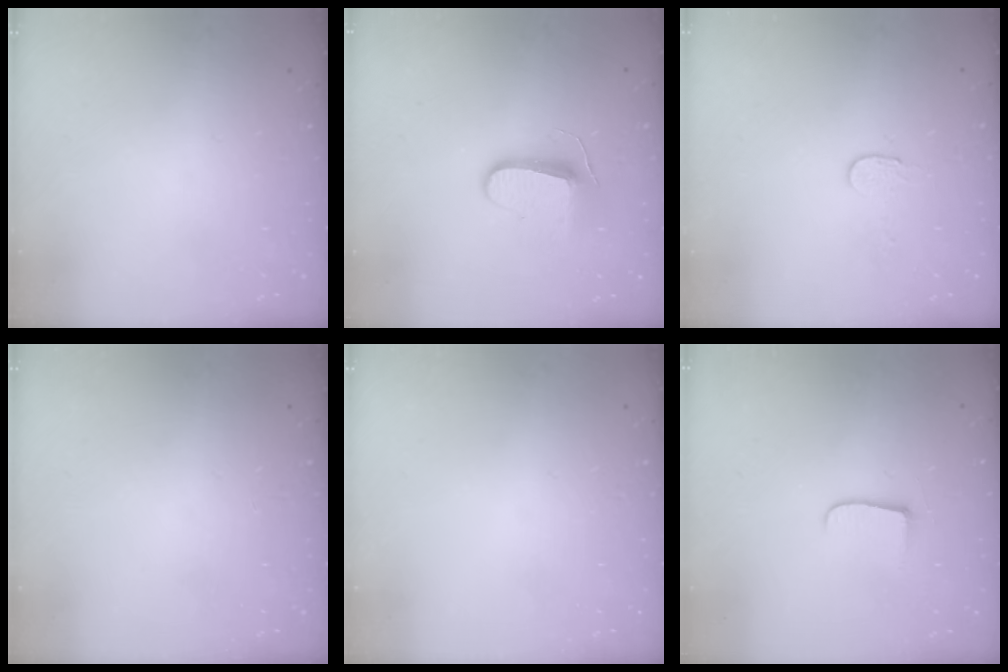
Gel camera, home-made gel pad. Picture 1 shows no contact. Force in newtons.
{"total": 9.2, "press": 9.2, "slide": 0.7}
{"total": 2.7, "press": 2.7, "slide": 0.2}
{"total": 0.0}
{"total": 0.0}
{"total": 7.4, "press": 7.4, "slide": 0.6}